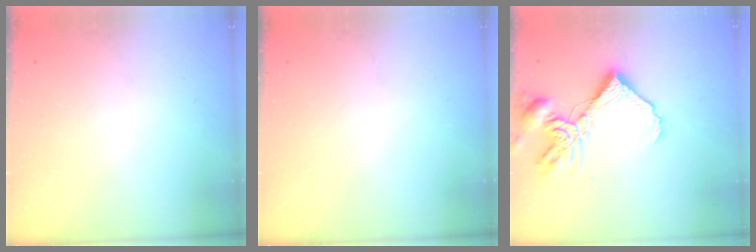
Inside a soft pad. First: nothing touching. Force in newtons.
{"total": 0.0}
{"total": 11.9, "press": 11.8, "slide": 1.4}